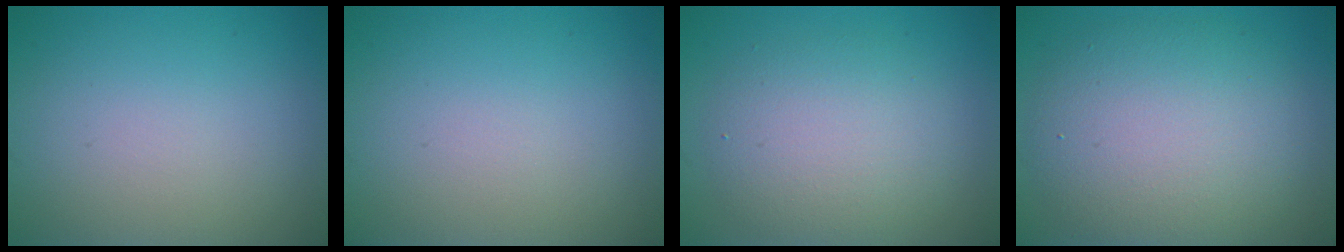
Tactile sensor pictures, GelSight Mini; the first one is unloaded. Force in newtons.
{"total": 0.0}
{"total": 4.9, "press": 4.8, "slide": 0.3}
{"total": 8.4, "press": 8.4, "slide": 0.5}